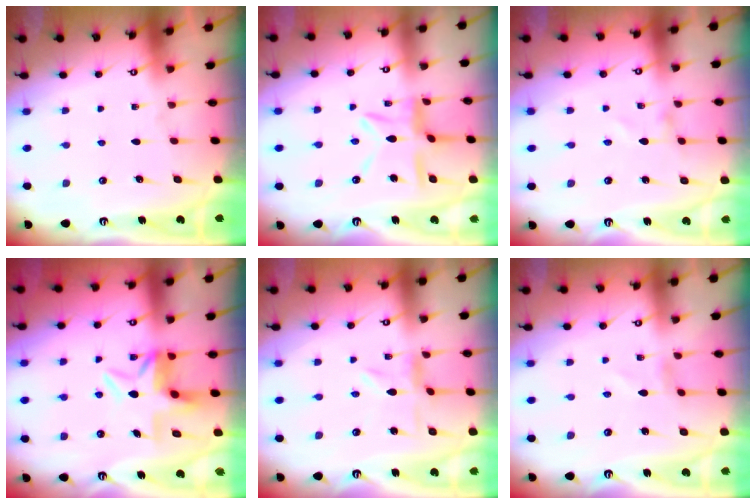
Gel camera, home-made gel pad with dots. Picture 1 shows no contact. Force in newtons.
{"total": 10.1, "press": 10.1, "slide": 1.0}
{"total": 1.0, "press": 1.0, "slide": 0.1}
{"total": 5.5, "press": 5.5, "slide": 0.7}
{"total": 0.8, "press": 0.7, "slide": 0.4}
{"total": 0.8, "press": 0.8, "slide": 0.1}